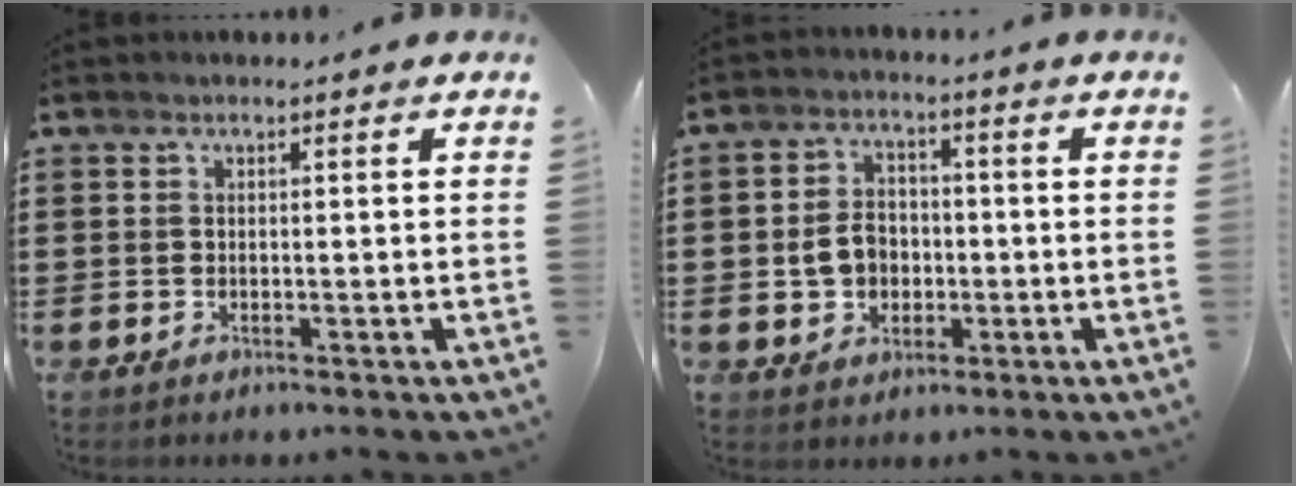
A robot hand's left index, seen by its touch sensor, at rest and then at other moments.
{"total": 5.2, "force": [-0.7, 4.2, 3.0], "torque": [-0.065, 0.002, -0.019]}